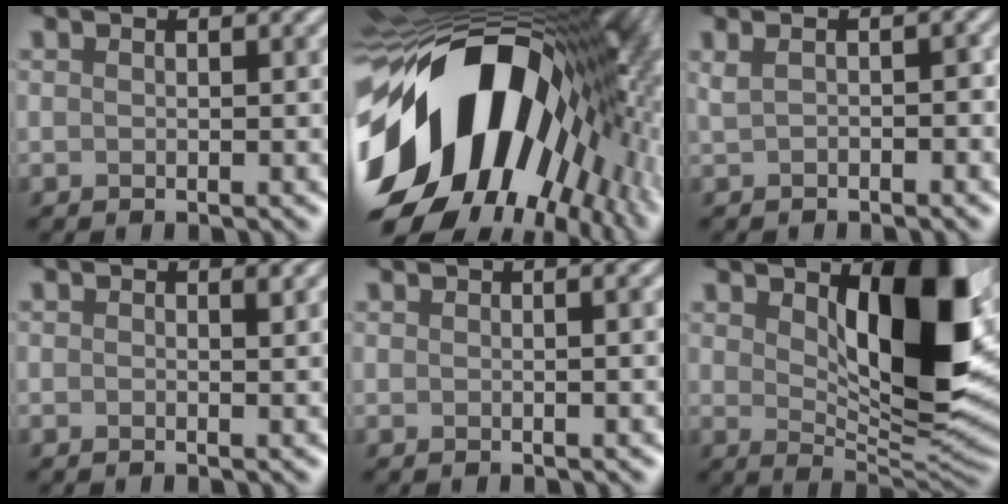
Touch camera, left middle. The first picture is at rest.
{"total": 19.3, "force": [-3.5, 11.6, 15.1], "torque": [-0.278, -0.028, -0.061]}
{"total": 0.7, "force": [-0.5, -0.4, 0.2], "torque": [-0.027, -0.004, 0.011]}
{"total": 0.9, "force": [-0.5, -0.6, -0.4], "torque": [-0.012, -0.006, 0.007]}
{"total": 0.5, "force": [-0.4, -0.3, 0.2], "torque": [-0.011, -0.011, 0.005]}
{"total": 9.3, "force": [2.2, 3.8, 8.3], "torque": [-0.131, -0.011, 0.059]}